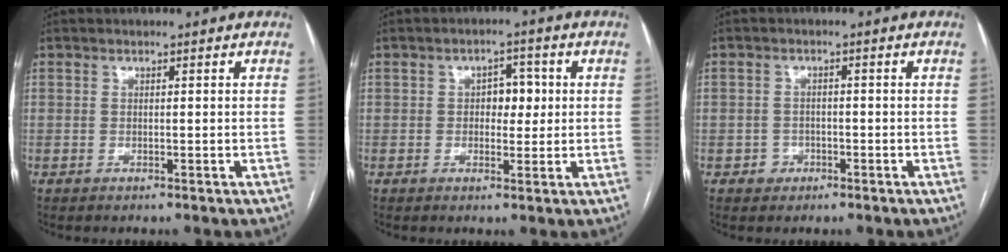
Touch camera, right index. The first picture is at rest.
{"total": 4.1, "force": [0.4, 2.5, 3.2], "torque": [-0.041, 0.011, 0.007]}
{"total": 2.4, "force": [-1.1, 2.1, 0.2], "torque": [0.005, 0.011, -0.017]}